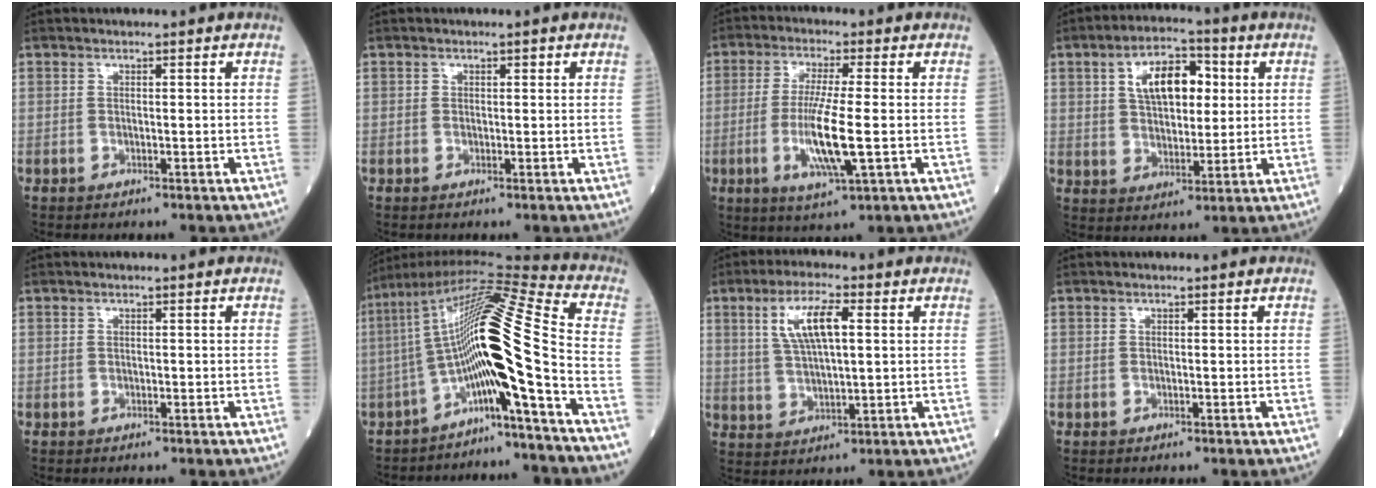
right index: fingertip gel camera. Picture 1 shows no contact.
{"total": 0.5, "force": [0.2, 0.4, 0.2], "torque": [0.001, 0.002, 0.002]}
{"total": 9.4, "force": [-1.8, 0.4, 9.2], "torque": [-0.184, -0.018, -0.035]}
{"total": 9.9, "force": [2.9, 5.0, 8.1], "torque": [-0.137, 0.021, 0.048]}
{"total": 0.0}
{"total": 16.2, "force": [-4.8, -0.8, 15.5], "torque": [-0.272, 0.047, -0.085]}
{"total": 8.3, "force": [2.6, 2.1, 7.6], "torque": [-0.150, 0.009, 0.053]}
{"total": 0.0}